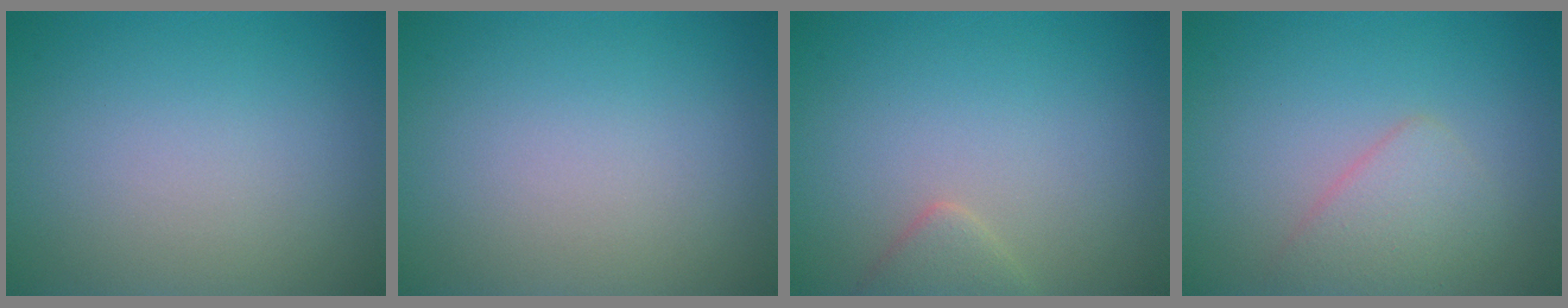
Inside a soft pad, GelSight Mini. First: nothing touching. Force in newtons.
{"total": 0.0}
{"total": 1.6, "press": 1.6, "slide": 0.1}
{"total": 2.4, "press": 2.4, "slide": 0.1}